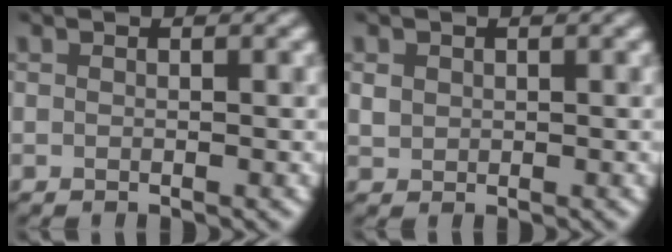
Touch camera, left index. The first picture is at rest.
{"total": 1.2, "force": [0.2, 1.1, 0.4], "torque": [-0.006, -0.001, 0.005]}